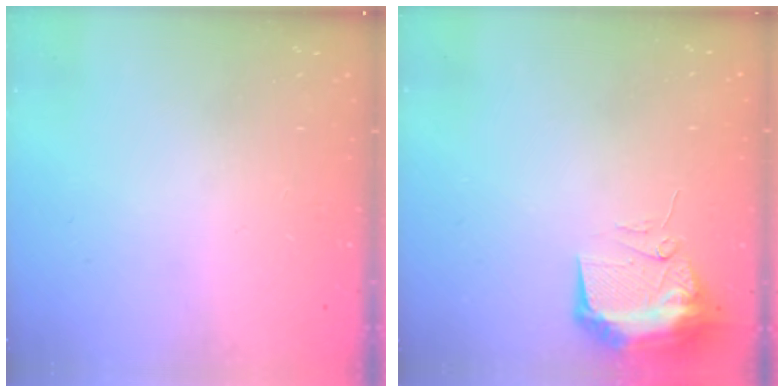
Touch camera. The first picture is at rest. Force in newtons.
{"total": 10.2, "press": 10.2, "slide": 1.2}